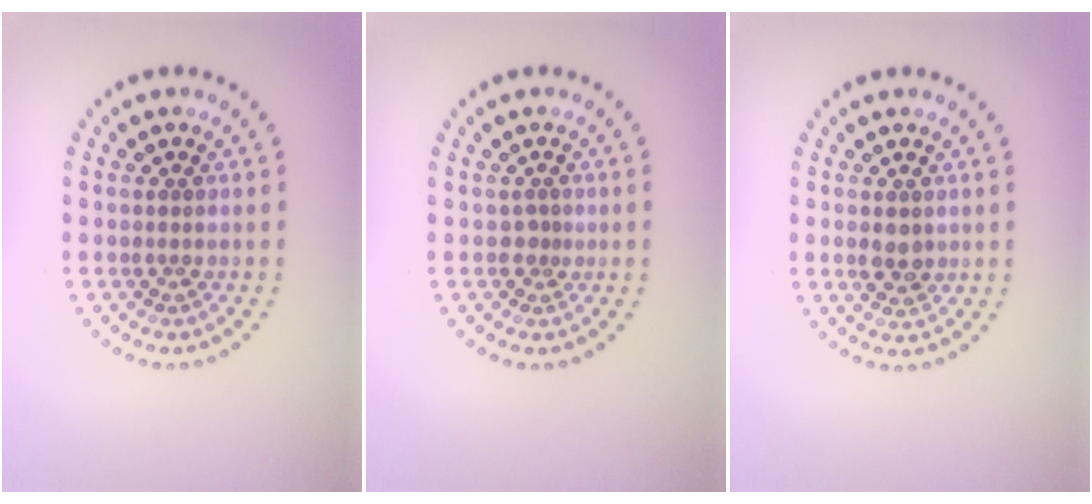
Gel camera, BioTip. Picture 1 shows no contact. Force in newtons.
{"total": 0.6, "press": 0.3, "slide": 0.5}
{"total": 1.9, "press": 1.9, "slide": 0.3}